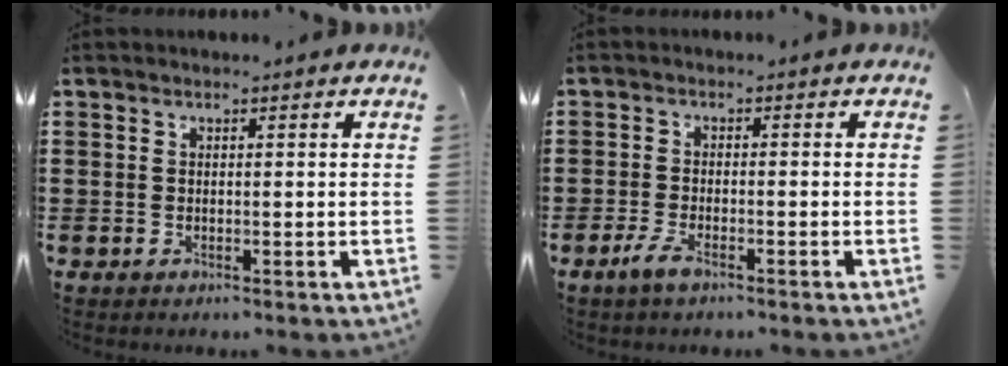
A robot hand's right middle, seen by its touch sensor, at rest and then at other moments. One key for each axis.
{"total": 2.7, "fx": -1.7, "fy": 0.6, "fz": 2.1, "tx": -0.057, "ty": -0.006, "tz": -0.037}